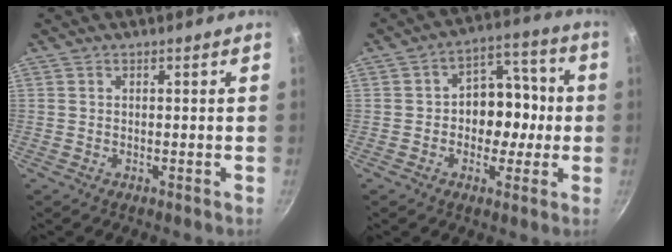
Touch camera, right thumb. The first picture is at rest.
{"total": 11.0, "force": [-1.0, 8.4, 7.0], "torque": [-0.031, 0.032, -0.026]}